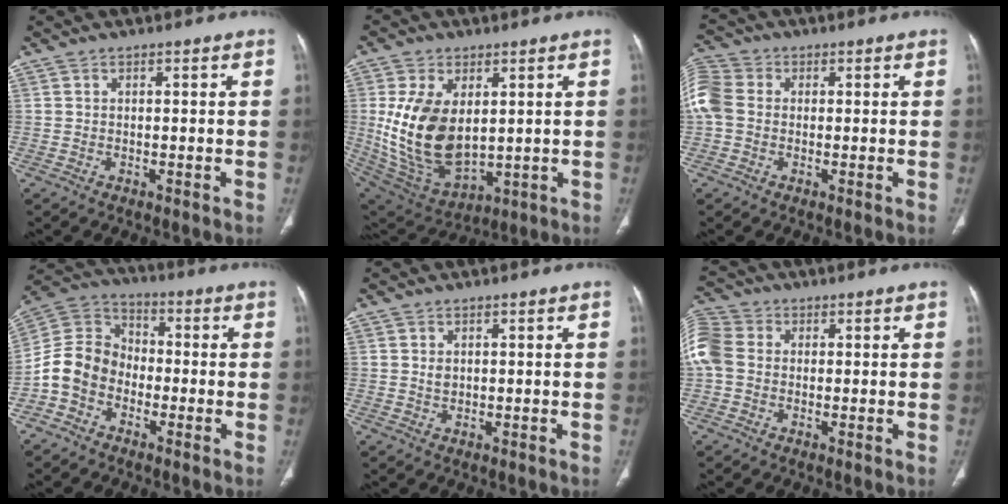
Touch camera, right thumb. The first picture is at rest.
{"total": 17.5, "force": [1.9, 10.5, 13.9], "torque": [-0.251, -0.017, 0.063]}
{"total": 8.1, "force": [0.2, 6.4, 5.0], "torque": [-0.126, 0.022, -0.001]}
{"total": 10.3, "force": [-3.7, 8.3, 4.9], "torque": [-0.085, 0.048, -0.084]}
{"total": 1.2, "force": [0.3, 0.9, 0.7], "torque": [-0.005, -0.001, 0.008]}
{"total": 10.0, "force": [0.7, 8.1, 5.7], "torque": [-0.146, 0.027, 0.010]}